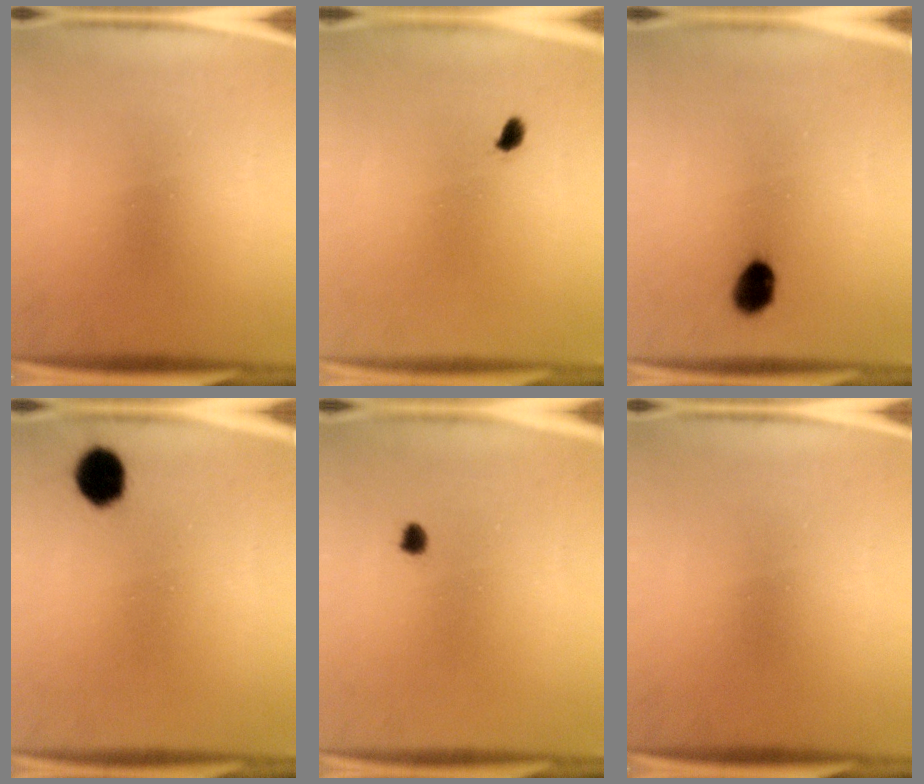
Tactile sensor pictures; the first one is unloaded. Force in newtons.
{"total": 1.4}
{"total": 5.1}
{"total": 6.4}
{"total": 1.3}
{"total": 0.0}